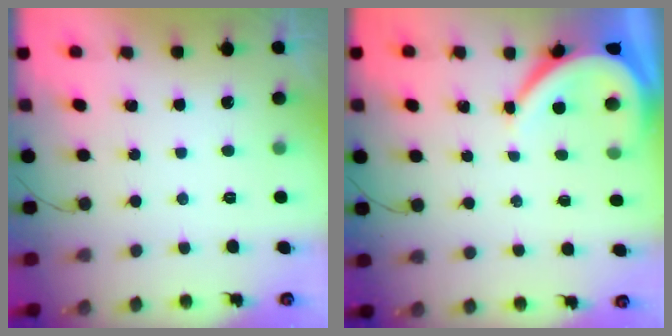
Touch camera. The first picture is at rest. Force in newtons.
{"total": 6.6, "press": 6.6, "slide": 0.4}